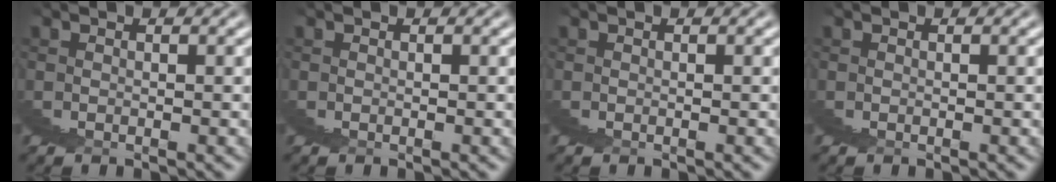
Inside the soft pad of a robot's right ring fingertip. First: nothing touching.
{"total": 0.0}
{"total": 0.0}
{"total": 0.0}